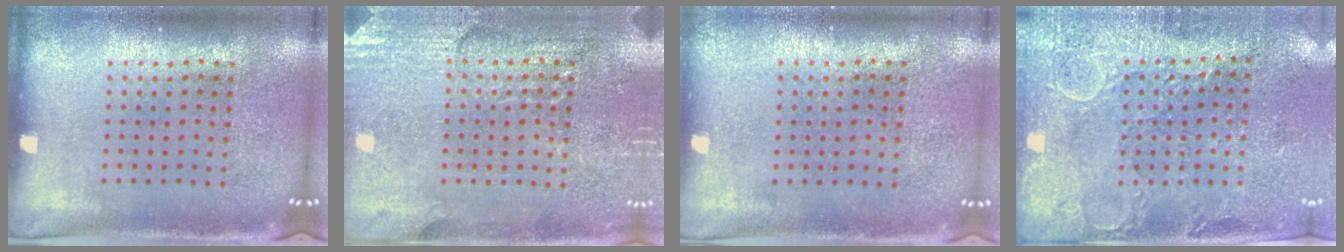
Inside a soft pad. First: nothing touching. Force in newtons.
{"total": 2.9, "press": 2.8, "slide": 0.3}
{"total": 0.0}
{"total": 2.7, "press": 2.5, "slide": 0.9}